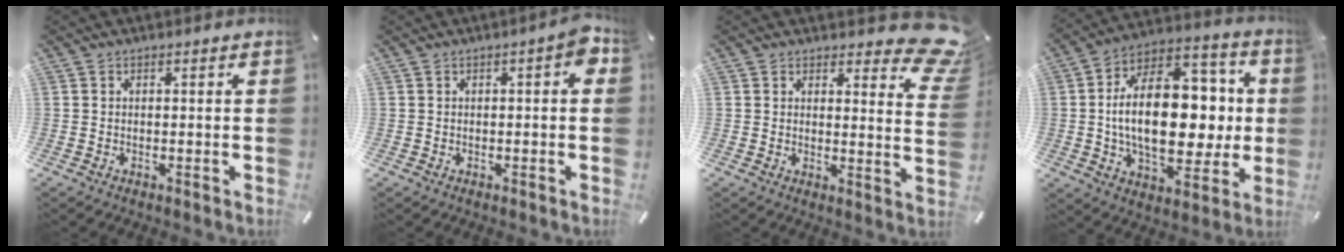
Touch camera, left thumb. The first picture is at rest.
{"total": 3.8, "force": [0.0, 1.5, 3.5], "torque": [-0.048, 0.006, -0.006]}
{"total": 8.3, "force": [6.1, 3.7, 4.3], "torque": [-0.031, -0.053, 0.102]}
{"total": 24.3, "force": [0.2, 14.6, 19.4], "torque": [-0.343, 0.001, 0.005]}